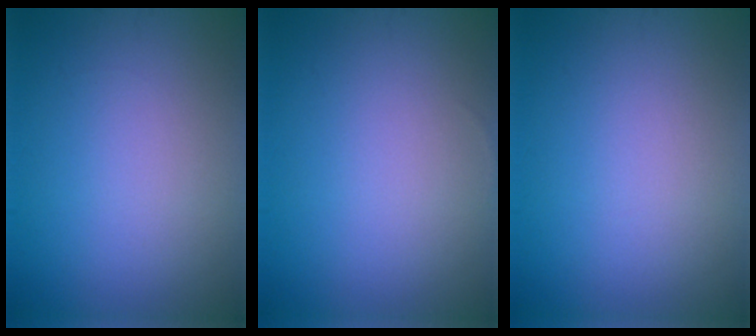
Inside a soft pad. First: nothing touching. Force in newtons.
{"total": 0.0}
{"total": 0.0}